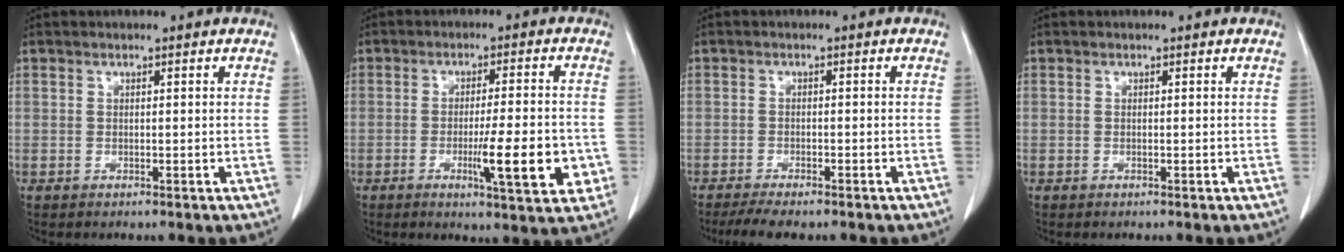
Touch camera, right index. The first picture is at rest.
{"total": 9.9, "force": [-2.7, 1.3, 9.4], "torque": [-0.130, -0.010, -0.036]}
{"total": 5.3, "force": [-4.4, 0.6, 3.0], "torque": [-0.046, -0.011, -0.066]}
{"total": 0.0}